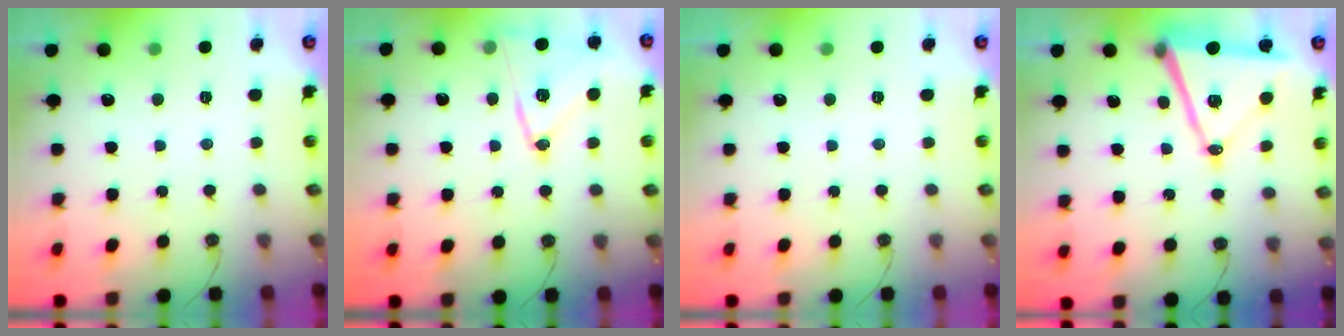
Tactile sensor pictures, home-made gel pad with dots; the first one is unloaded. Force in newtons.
{"total": 14.7, "press": 14.4, "slide": 3.1}
{"total": 0.0}
{"total": 16.0, "press": 15.5, "slide": 3.8}